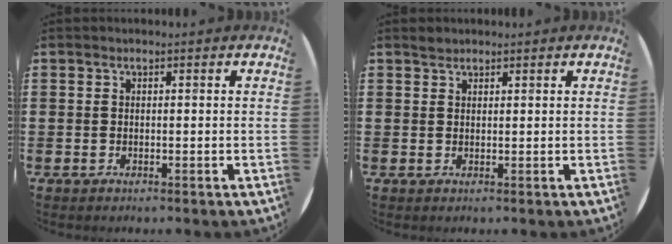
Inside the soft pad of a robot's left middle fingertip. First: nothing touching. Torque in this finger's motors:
{"motor_torque": [0.32, -0.24, -0.02, -0.01]}